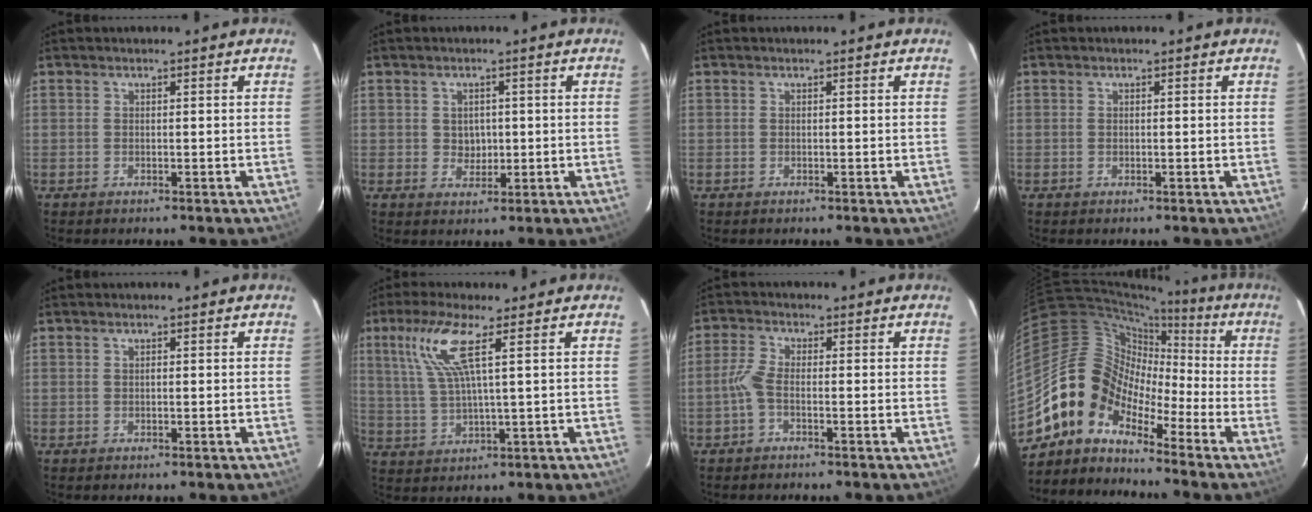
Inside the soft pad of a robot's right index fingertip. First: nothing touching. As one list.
[{"total": 3.1, "force": [0.1, 2.9, 1.2], "torque": [-0.016, 0.003, 0.007]}, {"total": 0.0}, {"total": 0.0}, {"total": 0.0}, {"total": 8.6, "force": [3.7, 0.7, 7.7], "torque": [-0.162, 0.004, 0.083]}, {"total": 3.1, "force": [-1.3, 0.9, 2.6], "torque": [-0.069, 0.006, -0.030]}, {"total": 10.6, "force": [-7.5, 6.8, 3.3], "torque": [-0.057, 0.037, -0.170]}]